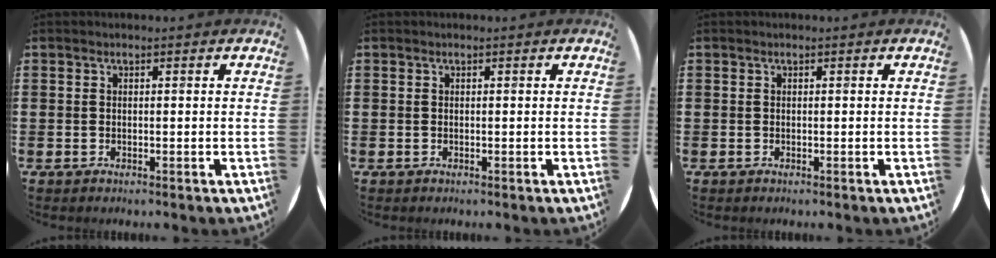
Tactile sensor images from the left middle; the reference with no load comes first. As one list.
[{"total": 0.0}, {"total": 0.0}]